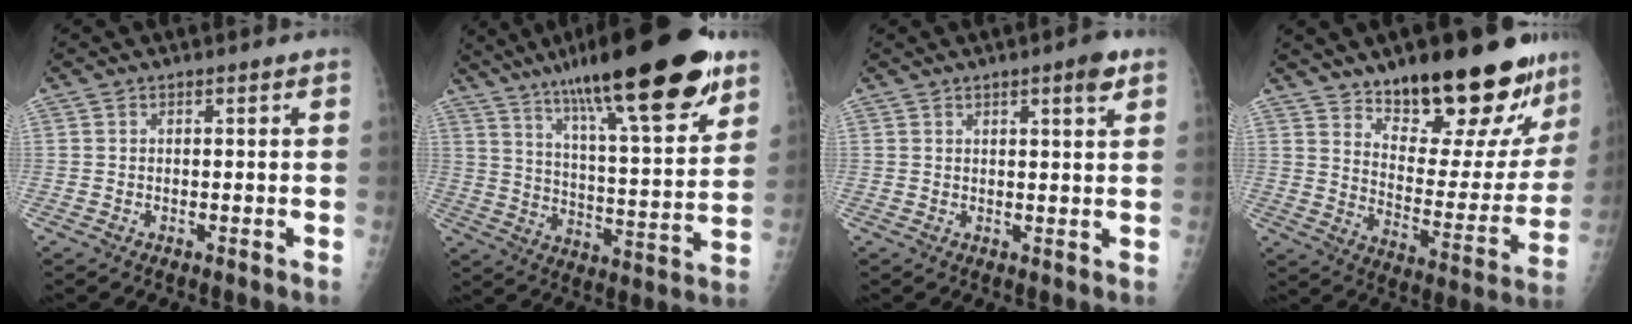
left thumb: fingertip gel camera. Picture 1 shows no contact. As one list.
[{"total": 26.9, "force": [17.0, 5.5, 20.1], "torque": [-0.302, -0.047, 0.269]}, {"total": 4.1, "force": [2.2, 0.7, 3.3], "torque": [-0.044, -0.010, 0.029]}, {"total": 24.4, "force": [17.7, 8.3, 14.7], "torque": [-0.160, -0.107, 0.258]}]